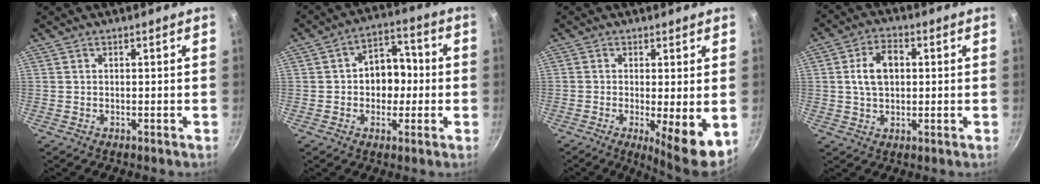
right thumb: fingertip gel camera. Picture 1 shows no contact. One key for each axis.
{"total": 9.7, "fx": -0.4, "fy": 7.4, "fz": 6.3, "tx": -0.034, "ty": 0.023, "tz": -0.016}
{"total": 8.6, "fx": -1.2, "fy": 1.7, "fz": 8.3, "tx": -0.118, "ty": -0.017, "tz": -0.013}
{"total": 7.8, "fx": 1.0, "fy": 5.2, "fz": 5.8, "tx": -0.085, "ty": 0.013, "tz": 0.013}